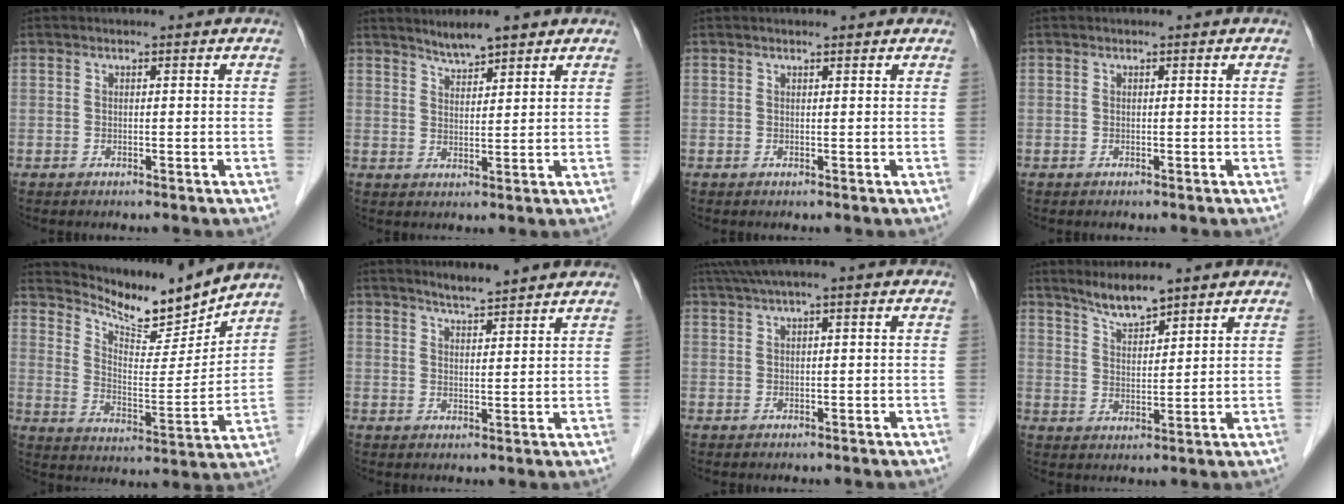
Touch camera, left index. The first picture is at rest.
{"total": 4.4, "force": [3.8, 0.7, 2.1], "torque": [-0.042, 0.009, 0.066]}
{"total": 1.4, "force": [1.3, 0.1, 0.4], "torque": [-0.011, 0.011, 0.018]}
{"total": 0.0}
{"total": 11.3, "force": [11.1, 0.6, 2.3], "torque": [-0.059, -0.019, 0.185]}
{"total": 4.9, "force": [4.5, -0.2, 1.9], "torque": [-0.037, 0.008, 0.071]}
{"total": 3.2, "force": [1.7, 0.0, 2.6], "torque": [-0.058, 0.028, 0.036]}
{"total": 5.0, "force": [4.4, 0.4, 2.4], "torque": [-0.050, 0.003, 0.087]}